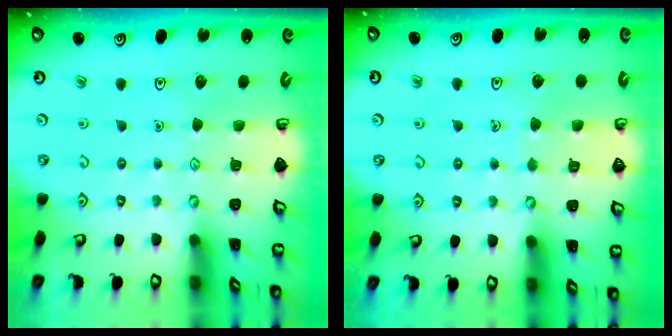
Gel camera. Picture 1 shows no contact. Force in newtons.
{"total": 3.2, "press": 3.2, "slide": 0.2}